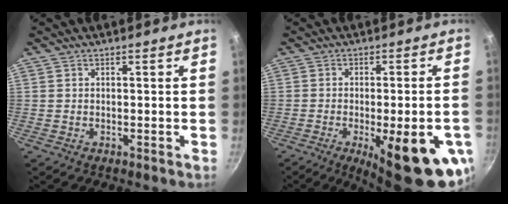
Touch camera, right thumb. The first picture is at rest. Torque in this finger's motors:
{"motor_torque": [2.61, 2.38, 2.04, -0.64, 0.39]}